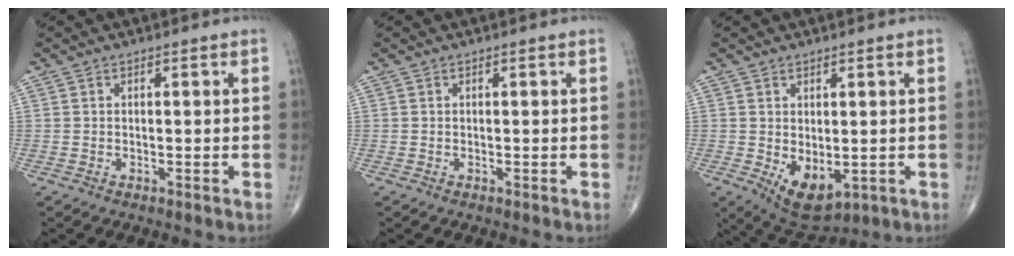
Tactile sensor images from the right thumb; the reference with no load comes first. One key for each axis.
{"total": 0.0}
{"total": 7.6, "fx": -1.3, "fy": 4.2, "fz": 6.2, "tx": -0.085, "ty": -0.010, "tz": 0.000}